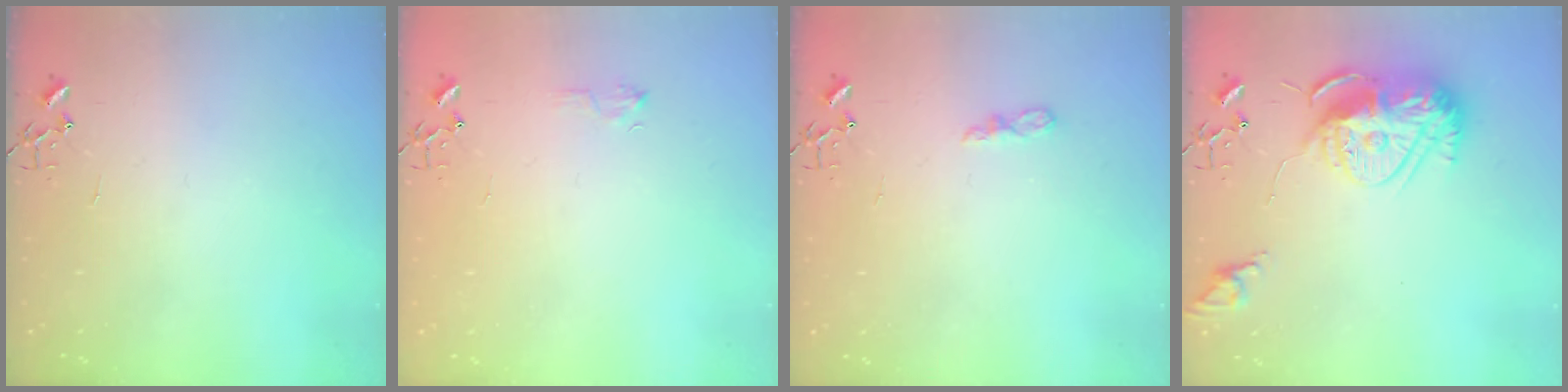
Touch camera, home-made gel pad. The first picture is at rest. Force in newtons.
{"total": 5.5, "press": 5.4, "slide": 0.8}
{"total": 5.0, "press": 5.0, "slide": 0.5}
{"total": 15.2, "press": 15.2, "slide": 1.4}